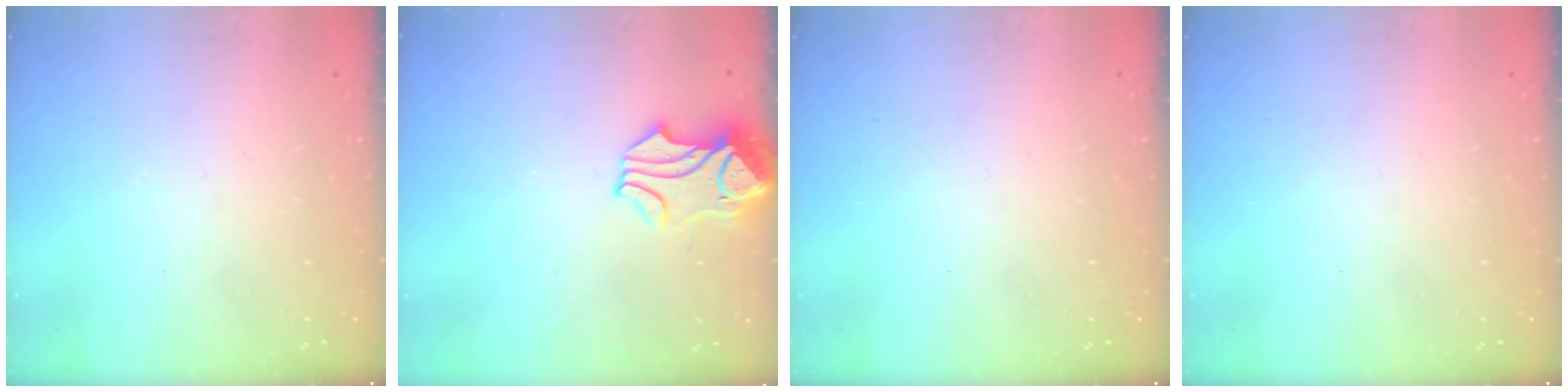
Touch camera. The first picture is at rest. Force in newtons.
{"total": 1.4, "press": 0.9, "slide": 1.0}
{"total": 0.0}
{"total": 0.0}